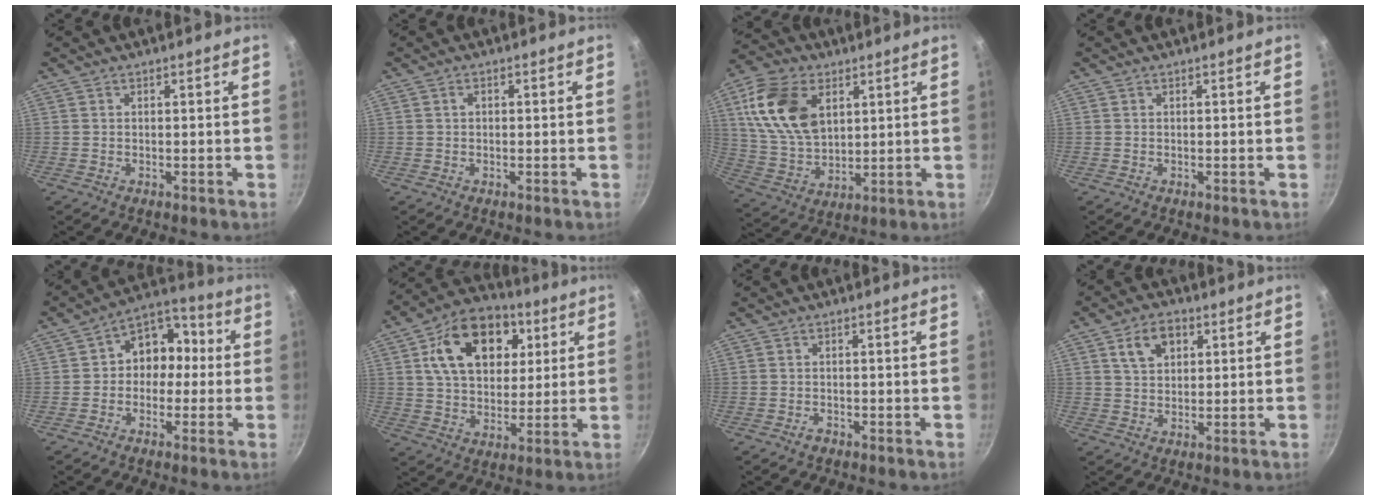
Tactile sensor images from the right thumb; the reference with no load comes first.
{"total": 1.1, "force": [0.1, 0.9, 0.7], "torque": [-0.010, 0.008, 0.001]}
{"total": 16.6, "force": [5.4, 10.9, 11.4], "torque": [-0.196, -0.011, 0.109]}
{"total": 0.0}
{"total": 10.1, "force": [-0.2, 8.3, 5.8], "torque": [-0.023, 0.037, -0.025]}
{"total": 19.2, "force": [6.3, 13.2, 12.4], "torque": [-0.171, 0.002, 0.095]}
{"total": 1.1, "force": [-0.7, 0.7, 0.5], "torque": [-0.010, 0.006, -0.014]}
{"total": 7.2, "force": [2.8, 4.9, 4.4], "torque": [-0.058, 0.002, 0.046]}